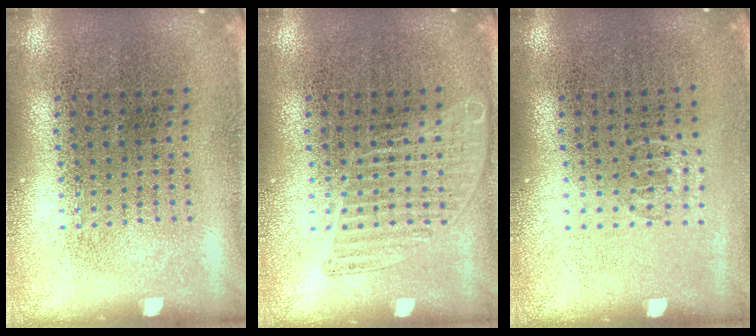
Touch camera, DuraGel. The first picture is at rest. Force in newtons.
{"total": 1.4, "press": 1.4, "slide": 0.1}
{"total": 0.5, "press": 0.4, "slide": 0.3}